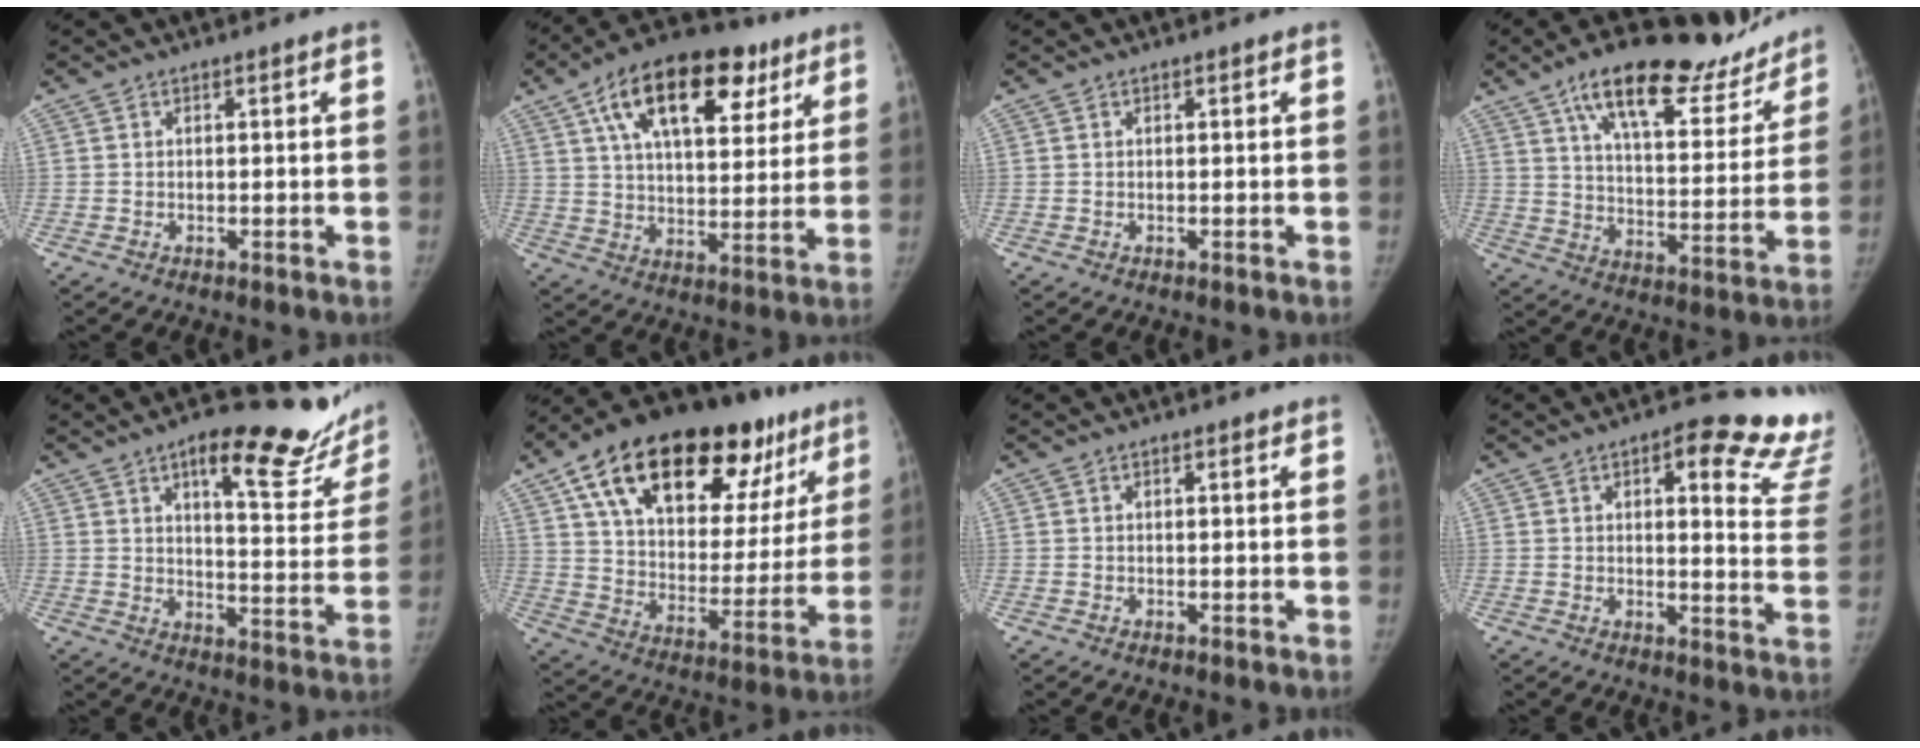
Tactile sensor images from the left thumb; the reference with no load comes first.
{"total": 22.1, "force": [10.9, 11.4, 15.5], "torque": [-0.216, -0.003, 0.175]}
{"total": 0.0}
{"total": 24.1, "force": [17.4, 8.8, 14.0], "torque": [-0.169, -0.063, 0.263]}
{"total": 21.4, "force": [14.8, 6.9, 13.9], "torque": [-0.137, -0.073, 0.189]}
{"total": 33.8, "force": [19.0, 16.8, 22.4], "torque": [-0.311, -0.001, 0.294]}
{"total": 0.7, "force": [0.4, 0.3, 0.4], "torque": [-0.009, -0.001, 0.005]}
{"total": 19.2, "force": [12.4, 6.4, 13.2], "torque": [-0.112, -0.063, 0.124]}